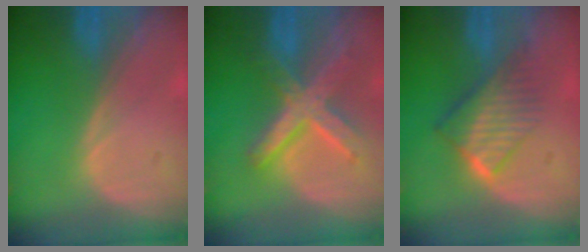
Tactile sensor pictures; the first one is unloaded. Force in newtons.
{"total": 8.4, "press": 7.2, "slide": 4.4}
{"total": 6.7, "press": 6.0, "slide": 2.9}